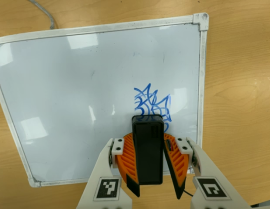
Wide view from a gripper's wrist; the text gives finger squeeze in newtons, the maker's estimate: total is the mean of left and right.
{"total": 9.8, "left": 9.7, "right": 10.0}